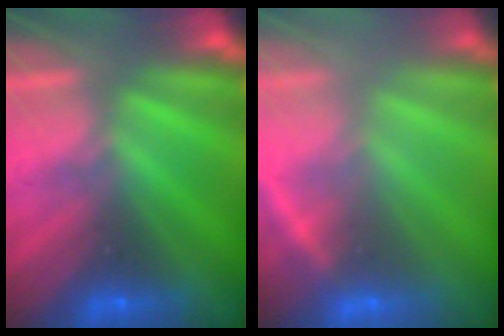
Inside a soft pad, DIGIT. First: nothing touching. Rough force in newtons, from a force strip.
{"total": 2.4}